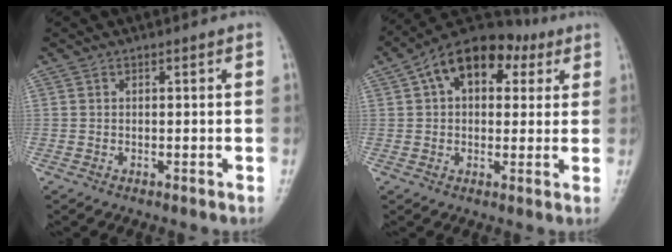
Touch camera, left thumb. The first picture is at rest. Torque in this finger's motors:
{"motor_torque": [1.37, 1.70, 0.94, -0.91, 0.11]}